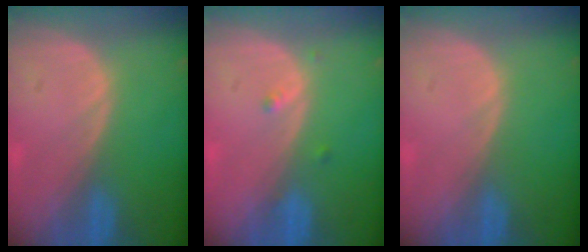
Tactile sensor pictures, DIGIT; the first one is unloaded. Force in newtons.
{"total": 1.3, "press": 1.1, "slide": 0.7}
{"total": 0.0}